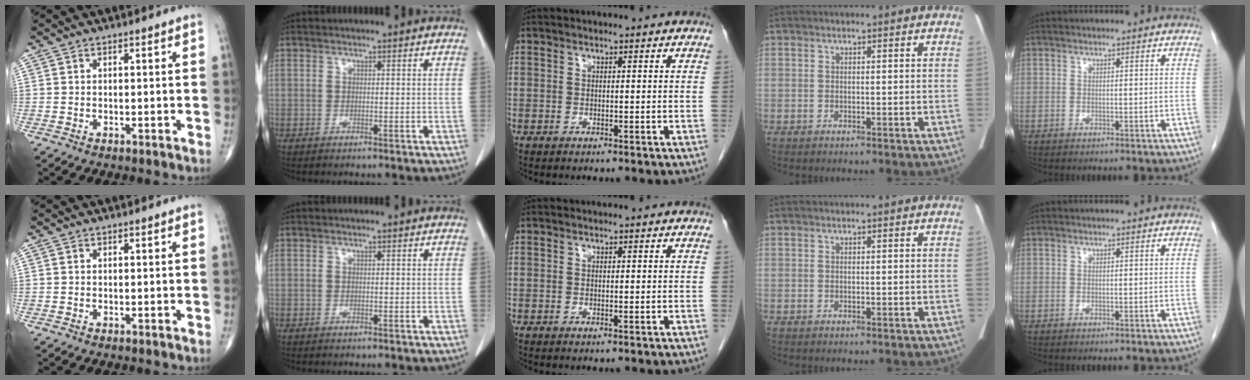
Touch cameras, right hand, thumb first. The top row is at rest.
{}